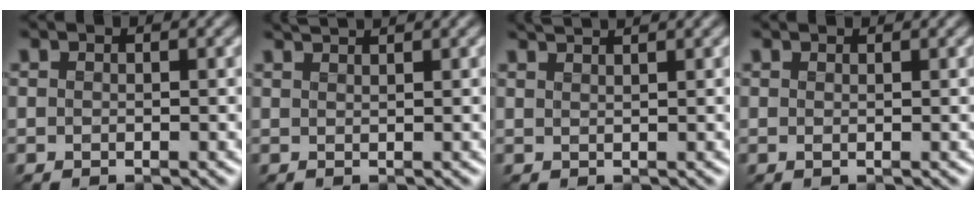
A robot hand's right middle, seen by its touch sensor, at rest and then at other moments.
{"total": 2.0, "force": [1.7, 0.3, 0.9], "torque": [0.000, 0.006, 0.016]}
{"total": 2.6, "force": [2.2, 0.6, 1.1], "torque": [0.007, 0.012, 0.015]}
{"total": 0.7, "force": [0.7, 0.1, 0.2], "torque": [-0.004, -0.002, 0.005]}